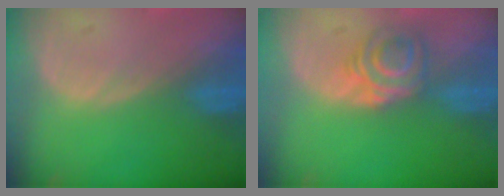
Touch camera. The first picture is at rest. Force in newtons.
{"total": 6.1, "press": 5.1, "slide": 3.3}